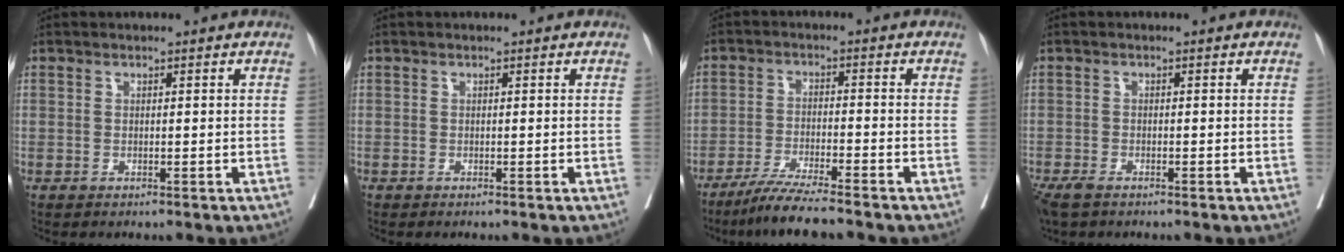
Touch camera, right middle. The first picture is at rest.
{"total": 0.0}
{"total": 6.8, "force": [-5.8, -0.7, 3.6], "torque": [-0.063, -0.025, -0.106]}
{"total": 4.0, "force": [-3.0, 1.4, 2.3], "torque": [-0.044, -0.011, -0.050]}